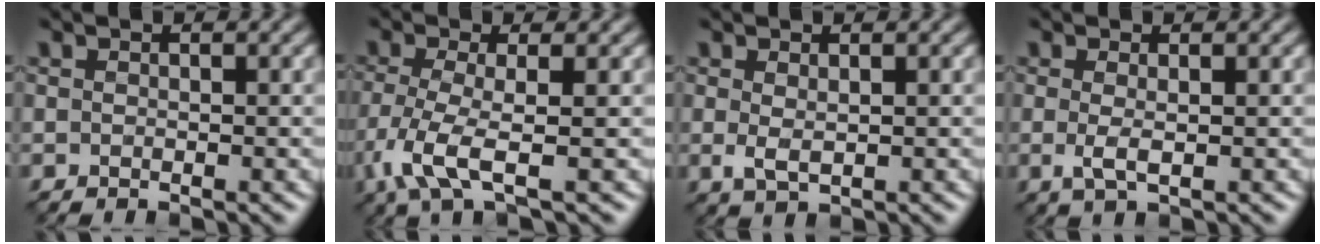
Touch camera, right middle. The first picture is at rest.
{"total": 4.7, "force": [-2.0, 1.1, 4.1], "torque": [-0.104, -0.009, -0.048]}
{"total": 1.7, "force": [0.2, 0.9, 1.4], "torque": [-0.032, 0.002, 0.005]}
{"total": 1.7, "force": [0.0, 0.4, 1.6], "torque": [-0.036, 0.001, -0.002]}